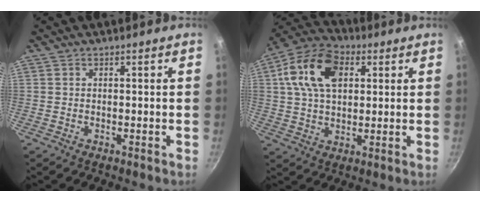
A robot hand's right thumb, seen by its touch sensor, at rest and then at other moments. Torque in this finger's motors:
{"motor_torque": [1.19, 1.36, 2.07, 0.57, 0.59]}